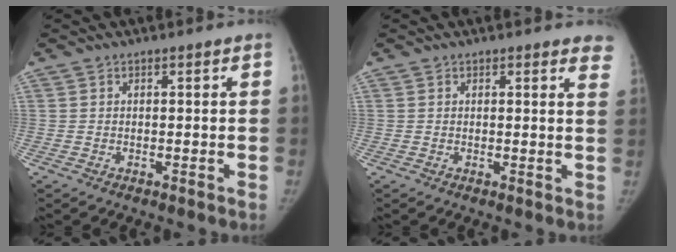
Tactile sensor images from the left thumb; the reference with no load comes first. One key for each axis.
{"total": 4.8, "fx": 4.3, "fy": 1.2, "fz": 1.8, "tx": 0.002, "ty": -0.019, "tz": 0.026}